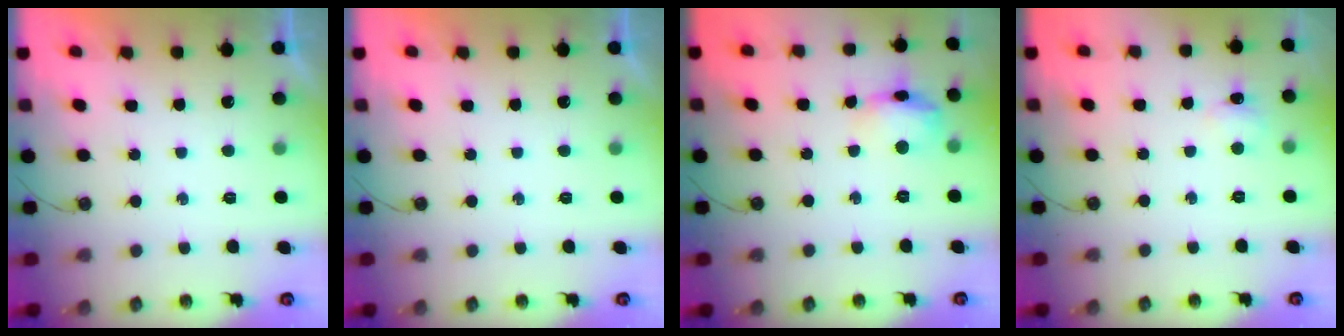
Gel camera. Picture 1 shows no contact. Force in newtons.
{"total": 0.0}
{"total": 11.9, "press": 11.9, "slide": 1.0}
{"total": 6.0, "press": 5.9, "slide": 1.0}